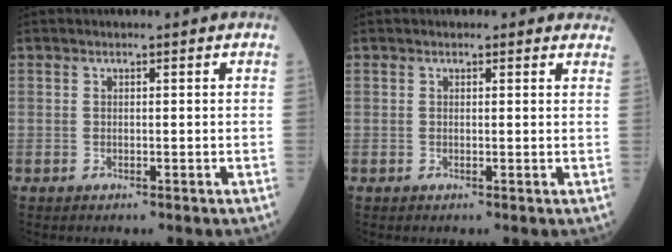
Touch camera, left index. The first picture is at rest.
{"total": 2.9, "force": [2.6, 1.3, 0.4], "torque": [0.008, -0.002, 0.010]}